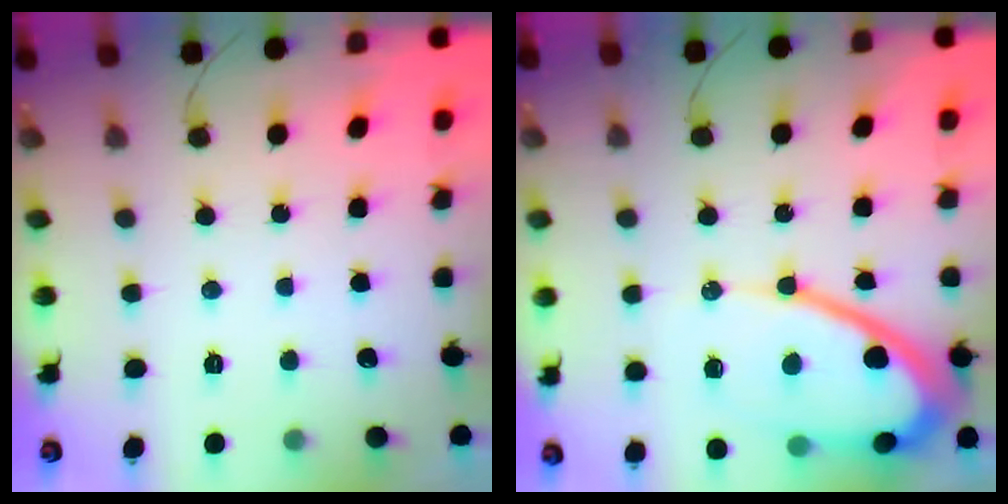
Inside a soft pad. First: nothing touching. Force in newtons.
{"total": 15.1, "press": 15.1, "slide": 1.4}